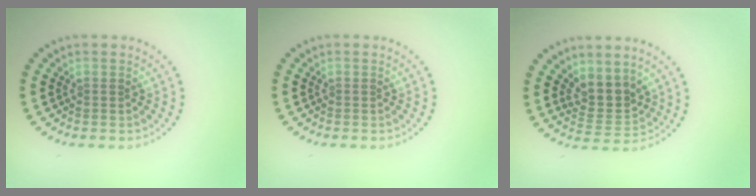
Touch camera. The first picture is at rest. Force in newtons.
{"total": 0.0}
{"total": 3.0, "press": 2.3, "slide": 1.8}